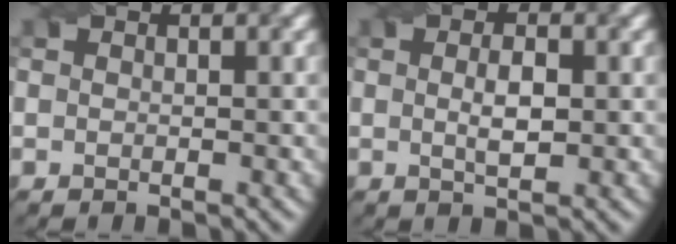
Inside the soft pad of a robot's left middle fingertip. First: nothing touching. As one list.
[{"total": 2.4, "force": [0.1, 0.7, 2.3], "torque": [-0.045, 0.000, 0.001]}]